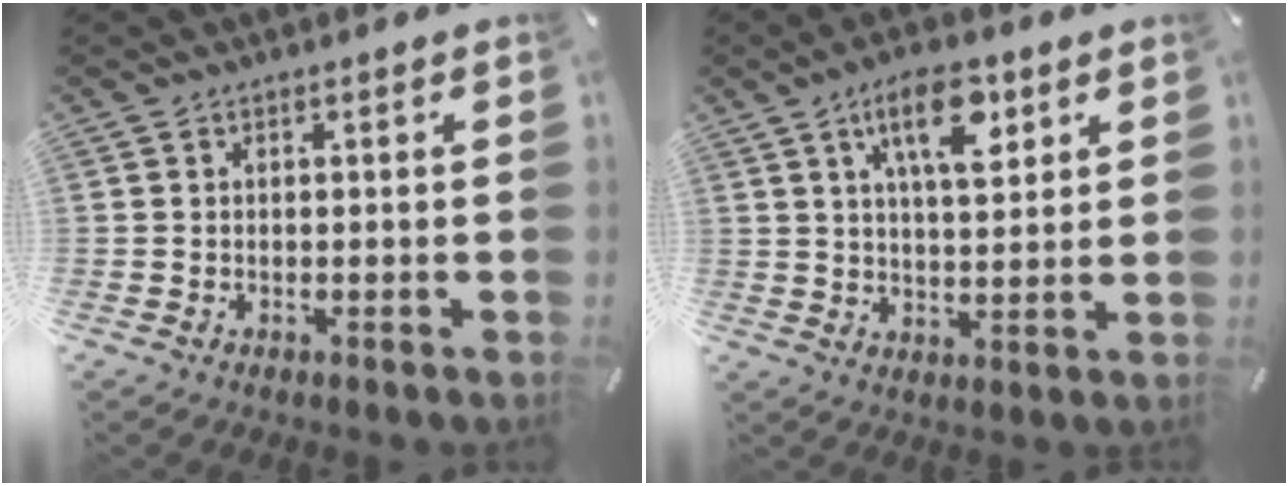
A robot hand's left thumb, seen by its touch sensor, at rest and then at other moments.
{"total": 11.5, "force": [5.8, 5.0, 8.6], "torque": [-0.131, -0.013, 0.097]}